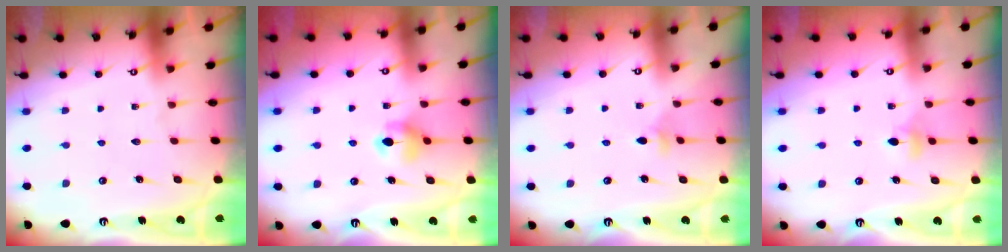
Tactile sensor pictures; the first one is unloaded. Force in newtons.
{"total": 5.7, "press": 5.7, "slide": 0.8}
{"total": 3.5, "press": 3.4, "slide": 0.7}
{"total": 3.7, "press": 3.6, "slide": 0.8}